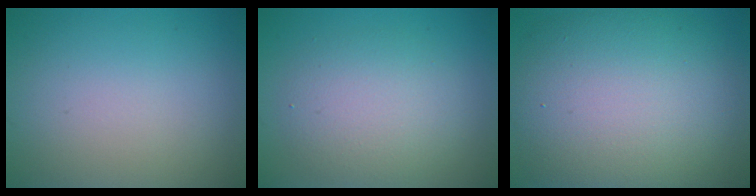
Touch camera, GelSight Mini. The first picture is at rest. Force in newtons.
{"total": 4.3, "press": 4.3, "slide": 0.2}
{"total": 12.6, "press": 12.6, "slide": 0.7}